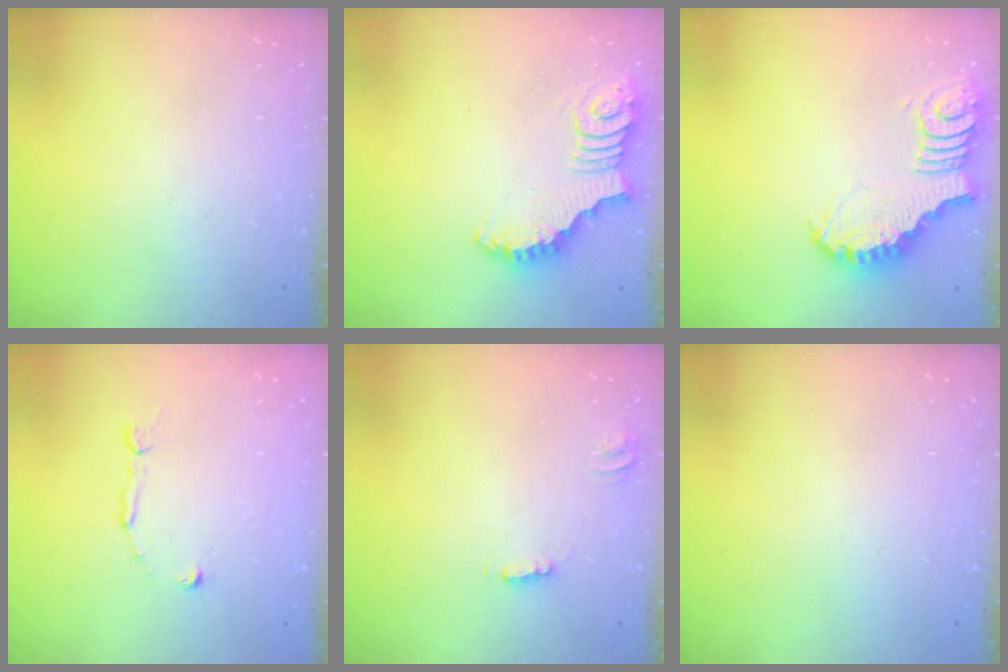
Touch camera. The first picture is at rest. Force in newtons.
{"total": 2.7, "press": 2.7, "slide": 0.5}
{"total": 3.9, "press": 3.8, "slide": 0.6}
{"total": 2.8, "press": 2.8, "slide": 0.2}
{"total": 2.3, "press": 2.3, "slide": 0.2}
{"total": 0.0}